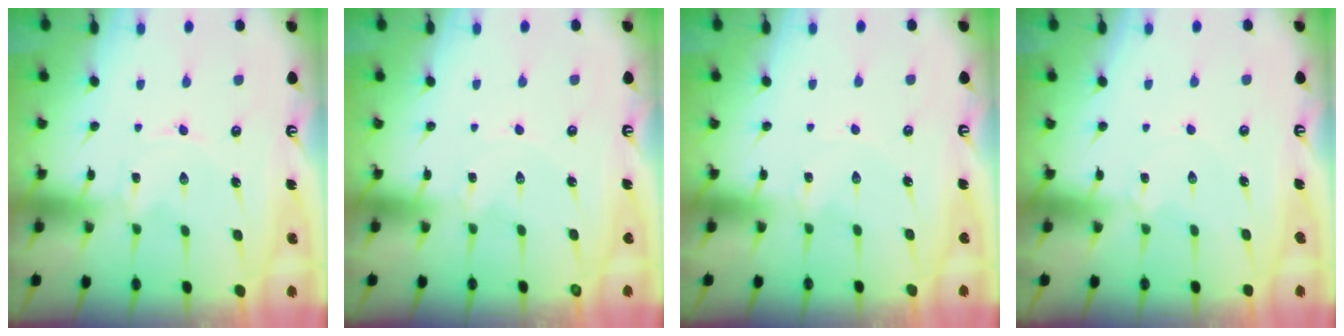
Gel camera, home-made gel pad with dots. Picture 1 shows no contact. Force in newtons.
{"total": 0.0}
{"total": 0.0}
{"total": 2.5, "press": 2.5, "slide": 0.4}